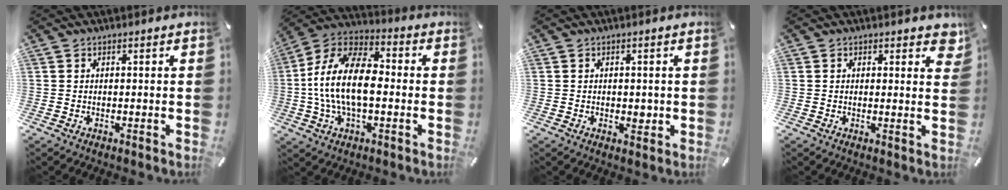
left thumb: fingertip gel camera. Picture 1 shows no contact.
{"total": 16.2, "force": [-2.0, 9.4, 13.1], "torque": [-0.277, 0.012, -0.039]}
{"total": 2.1, "force": [-0.2, 1.5, 1.4], "torque": [-0.012, -0.004, -0.007]}
{"total": 2.5, "force": [1.4, 1.3, 1.6], "torque": [-0.003, -0.007, 0.018]}